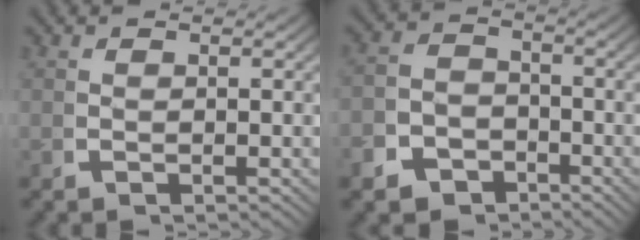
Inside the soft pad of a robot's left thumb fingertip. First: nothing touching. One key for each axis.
{"total": 6.0, "fx": -3.6, "fy": 4.6, "fz": 1.5, "tx": -0.012, "ty": -0.025, "tz": -0.061}